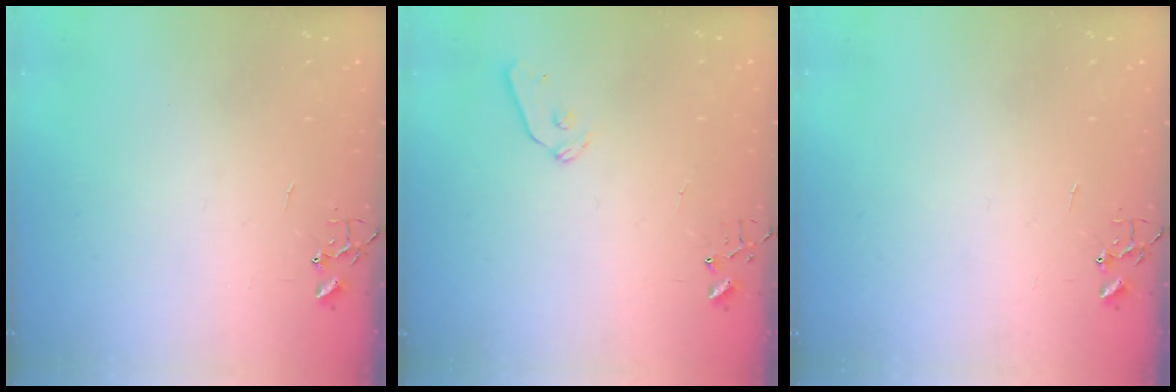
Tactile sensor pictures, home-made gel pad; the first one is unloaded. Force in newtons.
{"total": 8.7, "press": 8.7, "slide": 0.9}
{"total": 0.0}